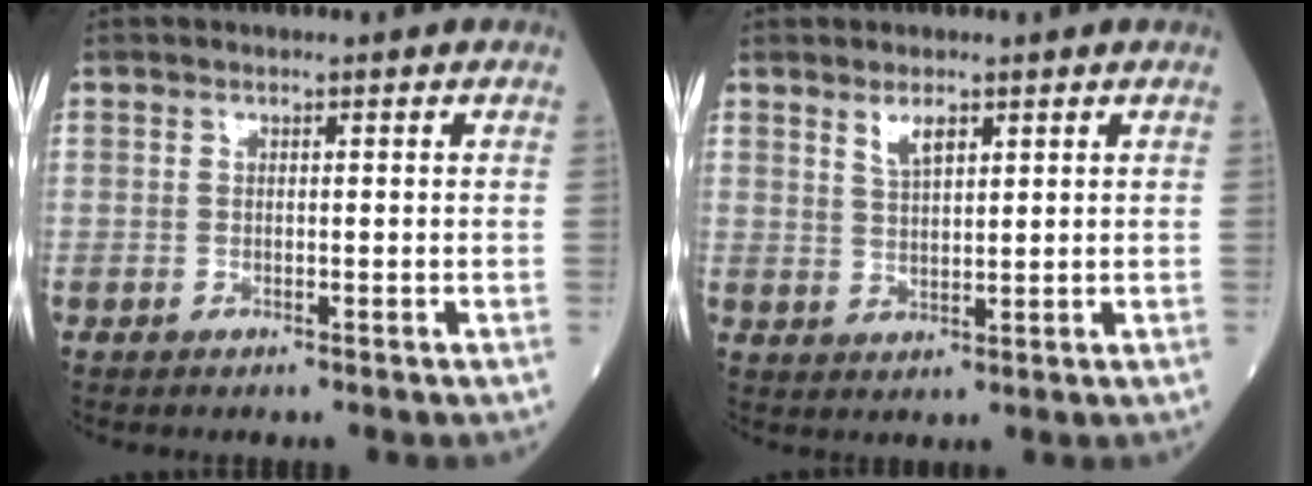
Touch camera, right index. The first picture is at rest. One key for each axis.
{"total": 3.3, "fx": 2.0, "fy": 1.0, "fz": 2.3, "tx": -0.049, "ty": 0.000, "tz": 0.043}